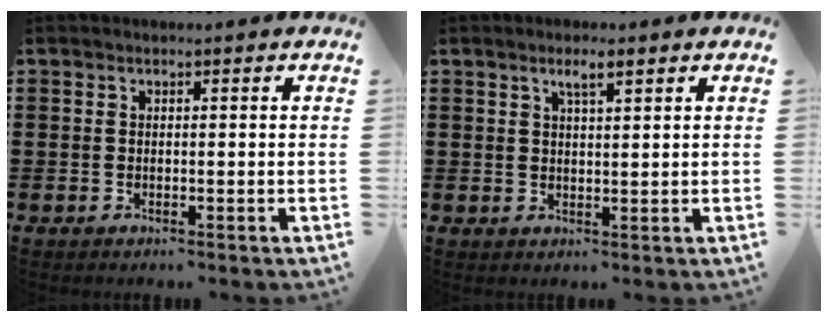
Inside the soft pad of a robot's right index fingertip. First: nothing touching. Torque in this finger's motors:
{"motor_torque": [0.03, 0.00, 0.22, 0.02]}